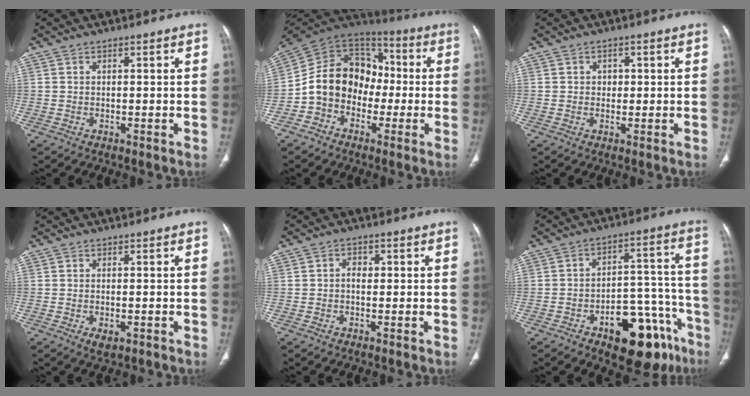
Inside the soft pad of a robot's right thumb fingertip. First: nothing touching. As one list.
[{"total": 15.0, "force": [-2.7, 12.2, 8.3], "torque": [-0.108, 0.052, -0.062]}, {"total": 2.0, "force": [0.3, 1.7, 1.0], "torque": [-0.002, 0.002, 0.004]}, {"total": 2.5, "force": [-1.0, 1.1, 2.0], "torque": [-0.036, -0.001, -0.012]}, {"total": 2.2, "force": [0.0, 1.7, 1.4], "torque": [-0.015, 0.009, -0.003]}, {"total": 19.2, "force": [-10.6, 9.1, 13.1], "torque": [-0.106, 0.088, -0.139]}]